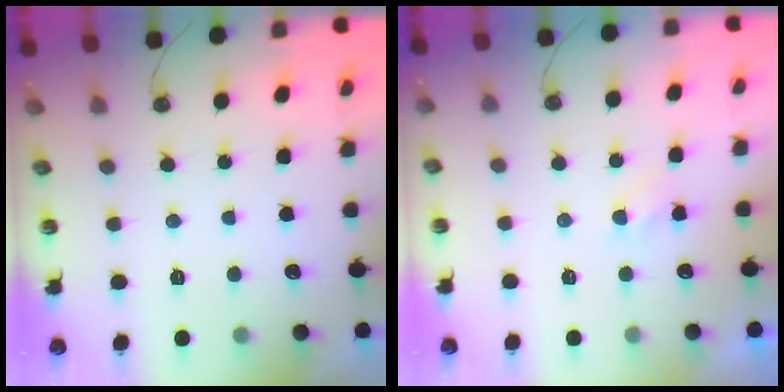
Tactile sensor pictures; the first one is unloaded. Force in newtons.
{"total": 2.9, "press": 2.9, "slide": 0.4}